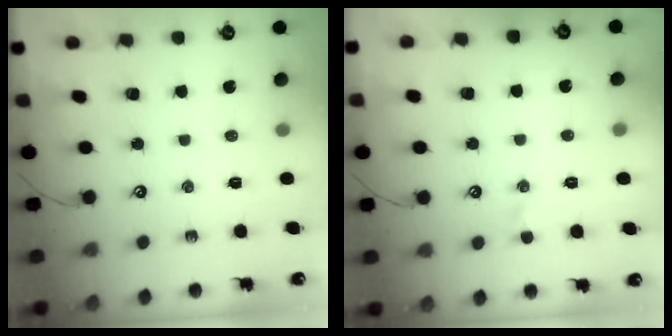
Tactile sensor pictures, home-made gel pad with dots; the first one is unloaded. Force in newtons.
{"total": 0.5, "press": 0.5, "slide": 0.2}